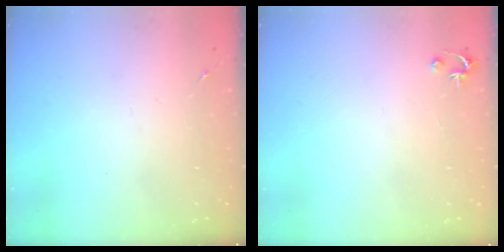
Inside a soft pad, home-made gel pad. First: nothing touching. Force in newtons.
{"total": 2.5, "press": 2.5, "slide": 0.2}